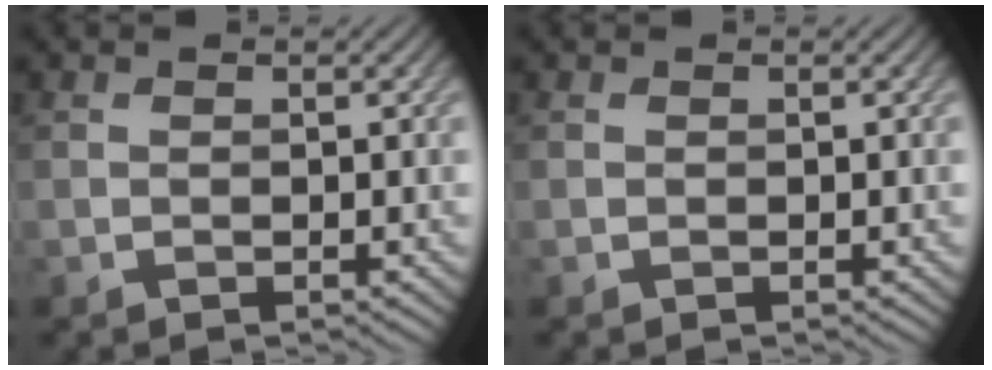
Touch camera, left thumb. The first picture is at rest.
{"total": 0.0}